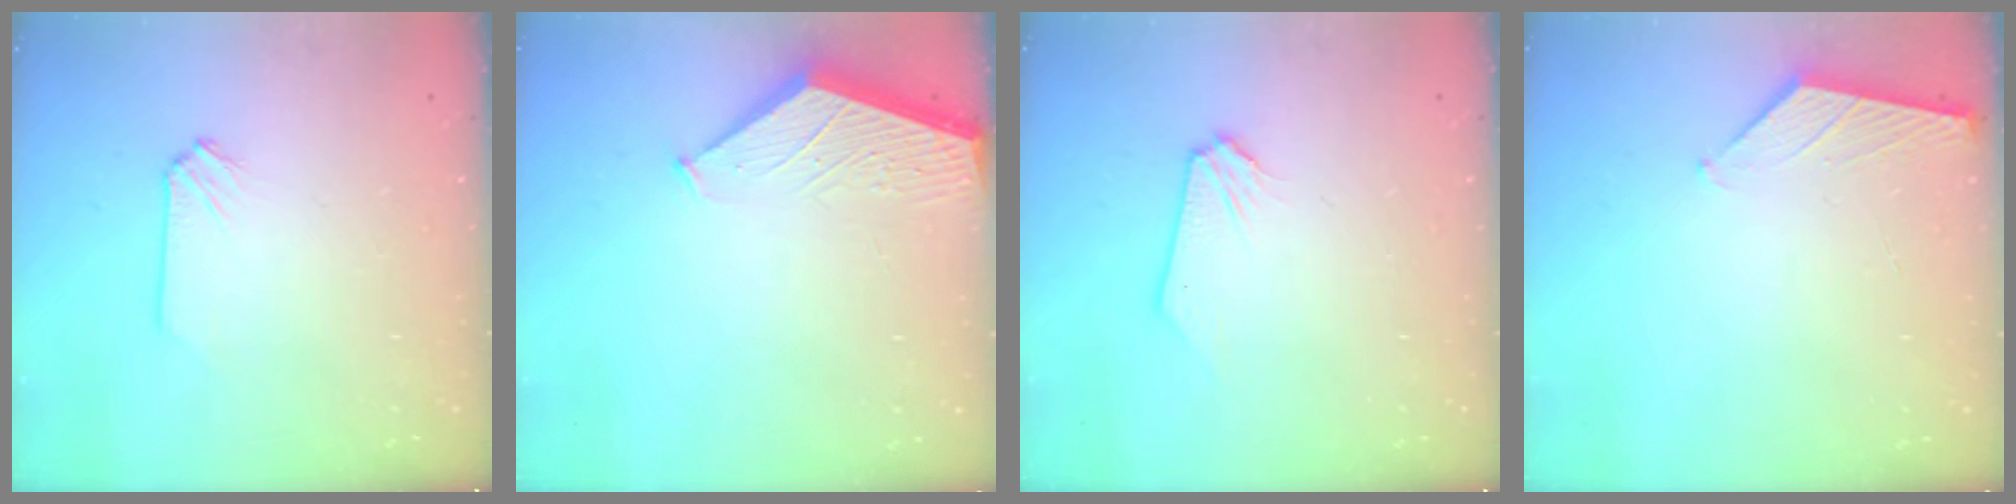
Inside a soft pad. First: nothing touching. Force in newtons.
{"total": 1.8, "press": 1.8, "slide": 0.2}
{"total": 0.0}
{"total": 1.3, "press": 1.3, "slide": 0.2}